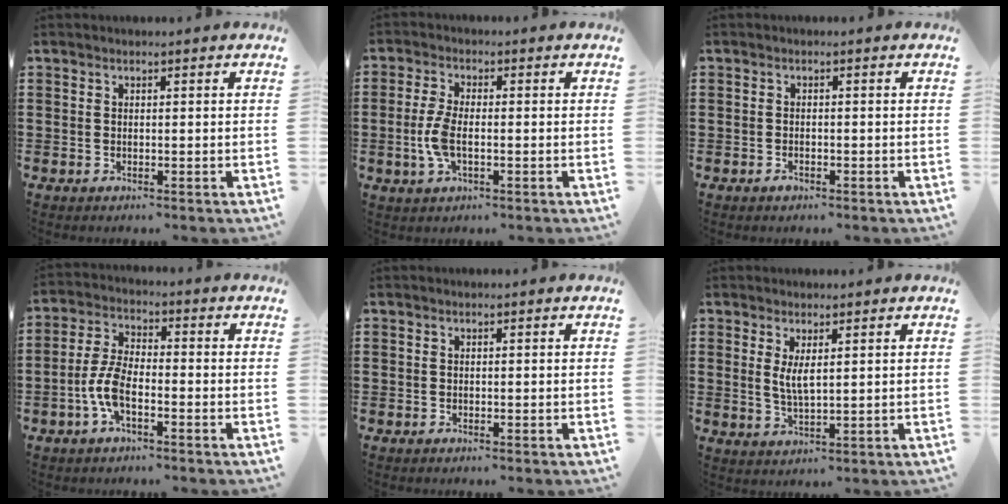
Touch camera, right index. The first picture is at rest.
{"total": 5.7, "force": [-1.6, 2.2, 5.1], "torque": [-0.129, -0.007, -0.038]}
{"total": 1.0, "force": [-0.9, 0.4, 0.3], "torque": [-0.007, -0.004, -0.016]}
{"total": 6.3, "force": [-2.6, 2.6, 5.2], "torque": [-0.129, -0.004, -0.056]}
{"total": 0.5, "force": [-0.5, -0.1, -0.1], "torque": [0.002, 0.000, -0.010]}
{"total": 3.2, "force": [0.8, 0.9, 3.0], "torque": [-0.062, 0.000, 0.014]}